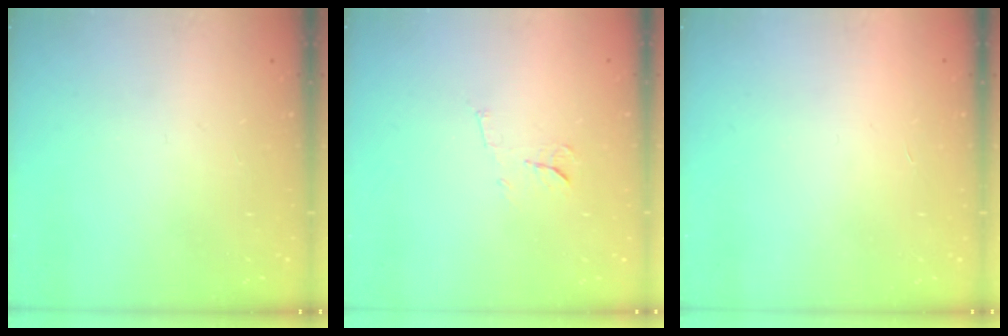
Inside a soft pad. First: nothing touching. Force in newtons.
{"total": 5.6, "press": 5.6, "slide": 0.4}
{"total": 1.6, "press": 1.6, "slide": 0.1}